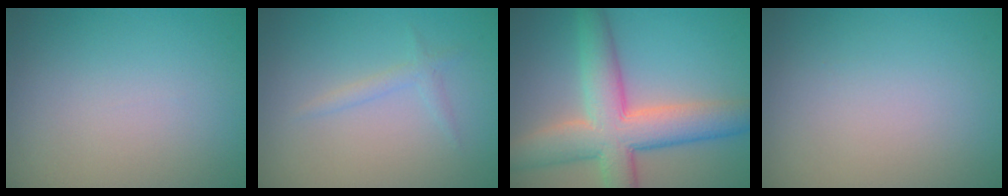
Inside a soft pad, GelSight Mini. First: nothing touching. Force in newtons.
{"total": 1.1, "press": 1.1, "slide": 0.2}
{"total": 8.5, "press": 8.5, "slide": 0.3}
{"total": 0.0}